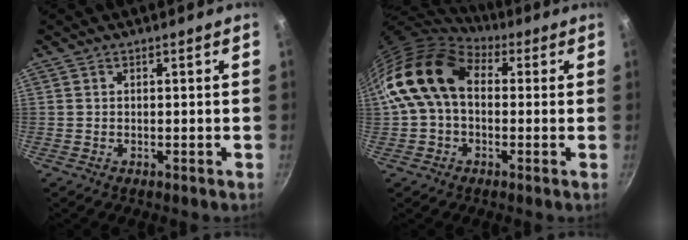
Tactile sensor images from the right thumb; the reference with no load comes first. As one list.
[{"total": 14.4, "force": [1.9, 10.0, 10.2], "torque": [-0.168, 0.022, 0.018]}]